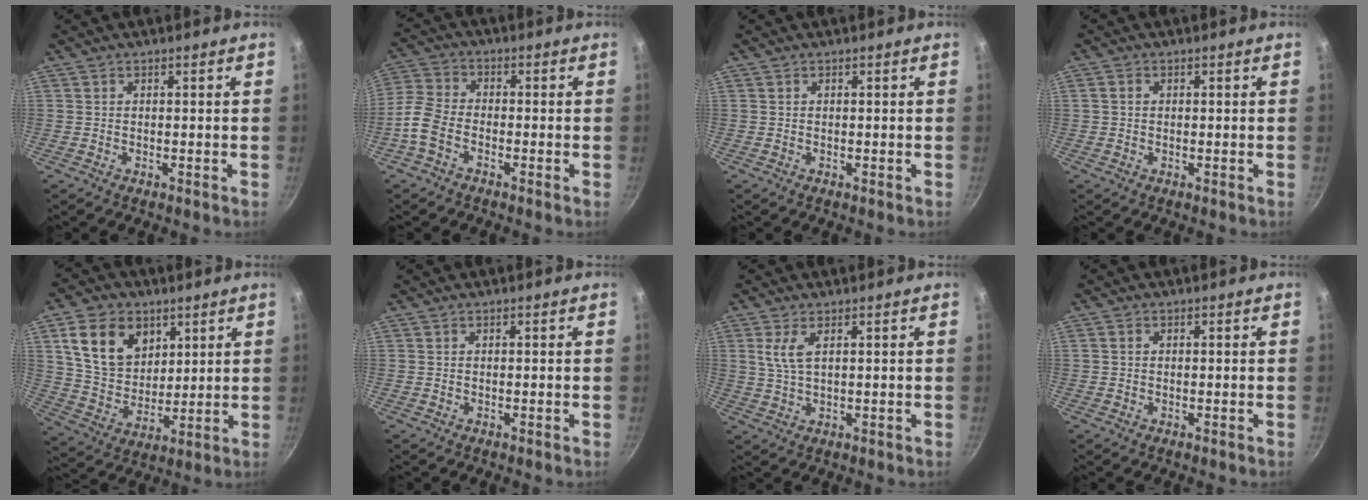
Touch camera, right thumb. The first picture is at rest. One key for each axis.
{"total": 6.1, "fx": -3.2, "fy": 3.5, "fz": 3.9, "tx": -0.089, "ty": 0.028, "tz": -0.081}
{"total": 0.0}
{"total": 1.0, "fx": 0.1, "fy": 0.8, "fz": 0.6, "tx": -0.010, "ty": 0.004, "tz": 0.000}
{"total": 14.8, "fx": 6.3, "fy": 10.8, "fz": 7.9, "tx": -0.110, "ty": -0.024, "tz": 0.120}
{"total": 0.0}
{"total": 4.4, "fx": 1.7, "fy": 1.5, "fz": 3.8, "tx": -0.083, "ty": -0.007, "tz": 0.037}
{"total": 0.5, "fx": 0.0, "fy": 0.5, "fz": 0.3, "tx": -0.004, "ty": 0.003, "tz": -0.001}